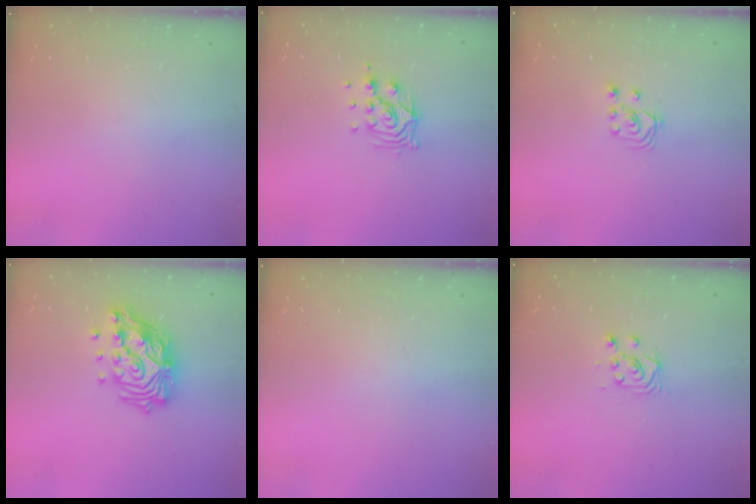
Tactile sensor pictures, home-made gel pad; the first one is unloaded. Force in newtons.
{"total": 9.3, "press": 9.3, "slide": 0.6}
{"total": 2.8, "press": 2.7, "slide": 0.7}
{"total": 15.2, "press": 15.1, "slide": 2.0}
{"total": 0.0}
{"total": 6.1, "press": 6.1, "slide": 0.5}